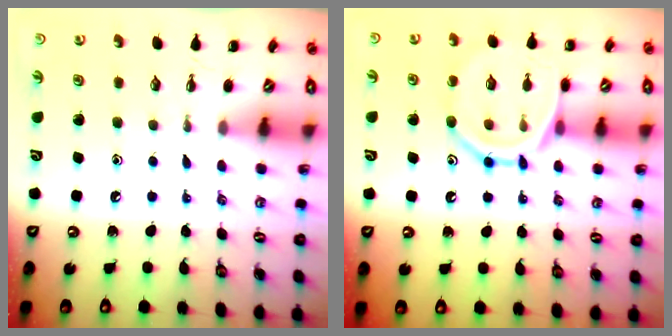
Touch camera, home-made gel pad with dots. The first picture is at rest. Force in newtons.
{"total": 13.6, "press": 13.5, "slide": 1.0}